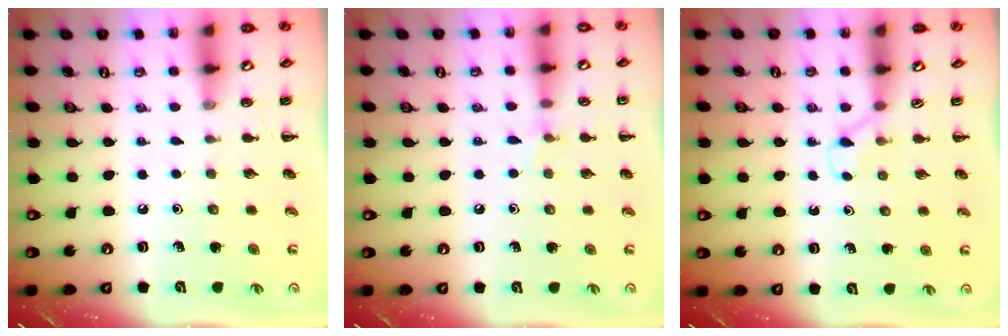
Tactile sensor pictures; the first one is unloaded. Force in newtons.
{"total": 4.7, "press": 4.4, "slide": 1.6}
{"total": 2.9, "press": 2.7, "slide": 1.0}